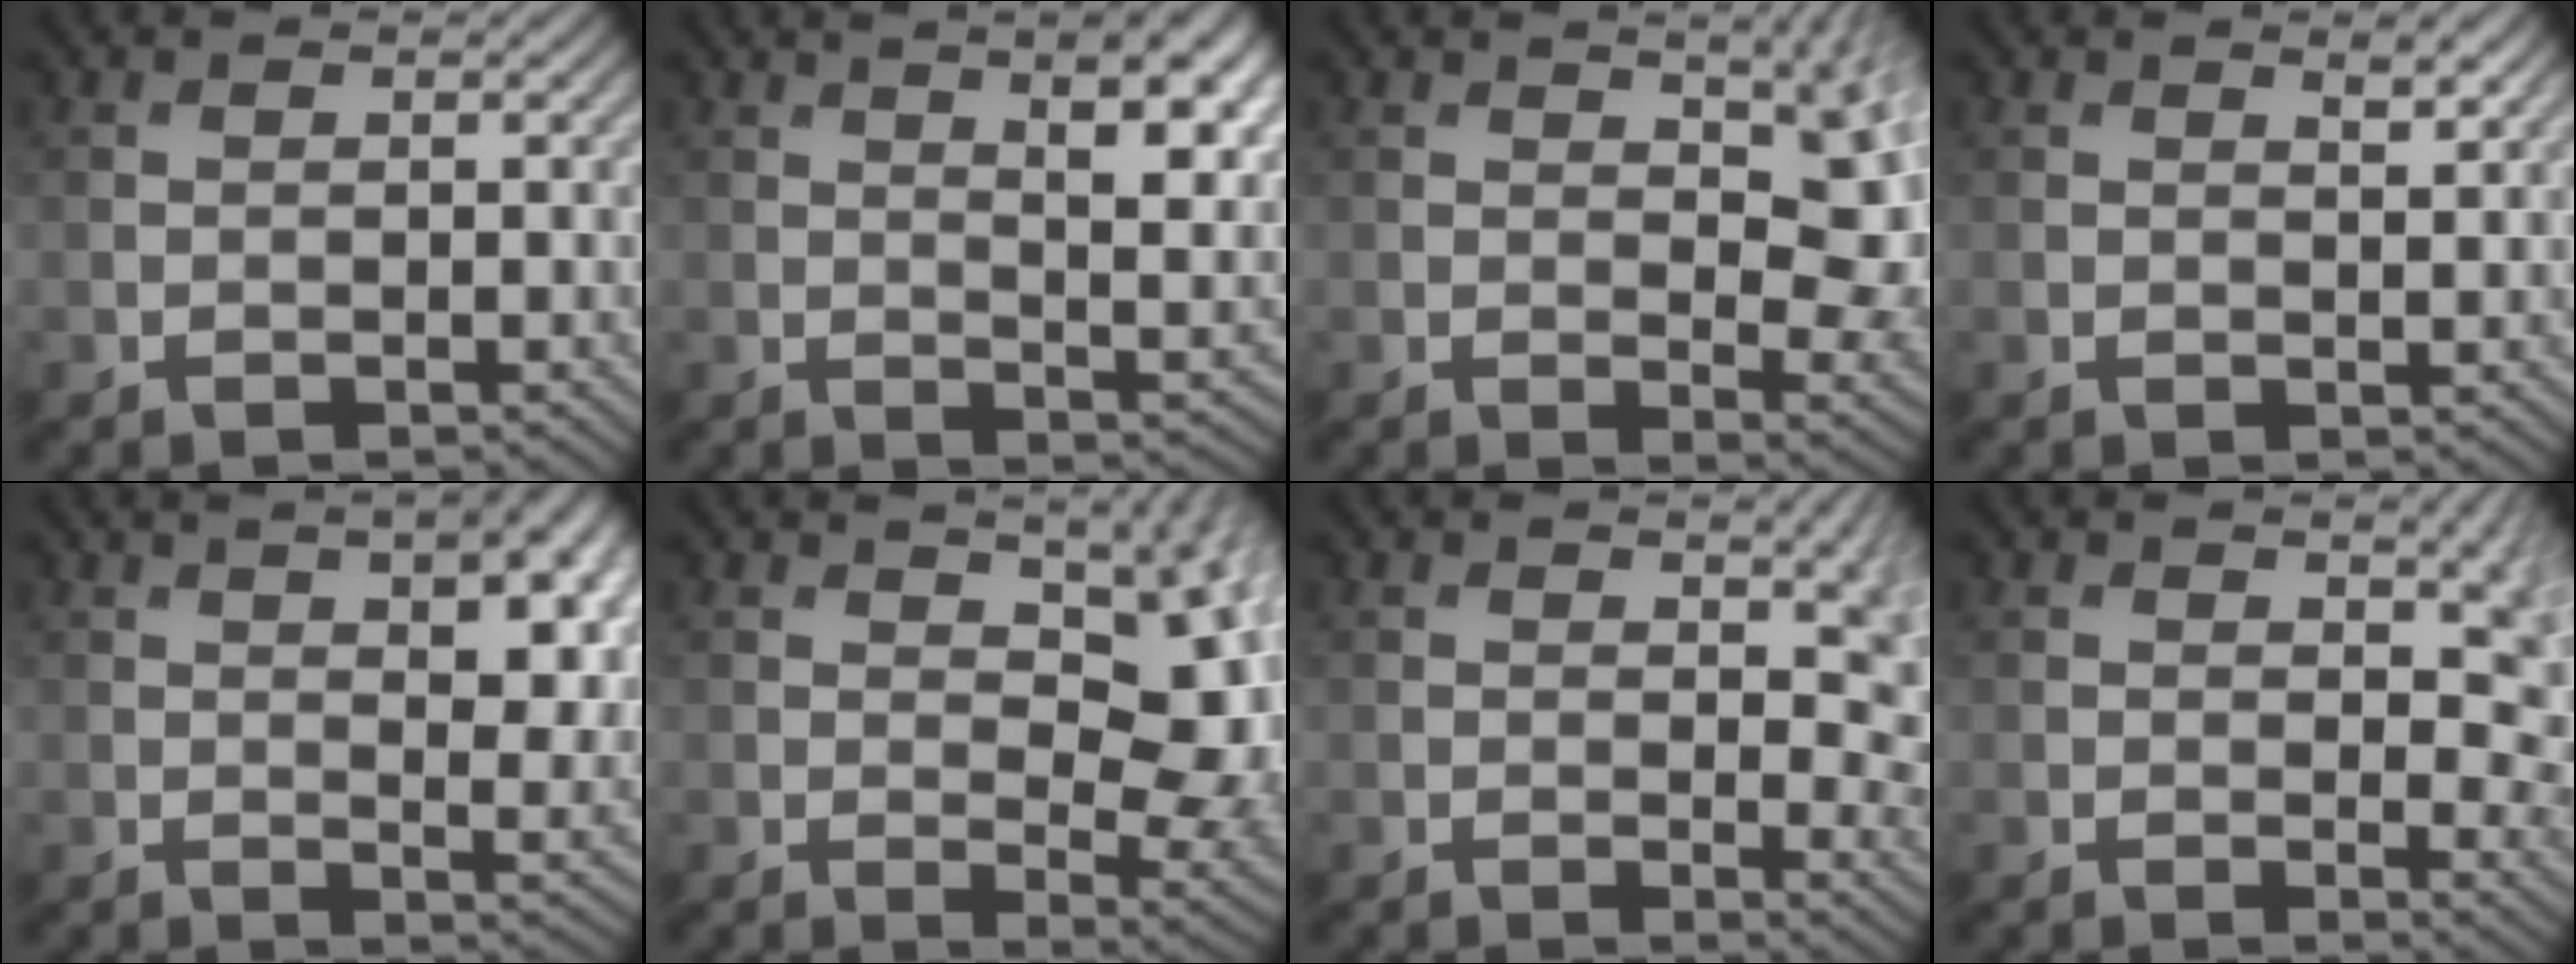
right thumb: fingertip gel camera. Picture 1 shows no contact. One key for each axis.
{"total": 11.1, "fx": 4.9, "fy": 4.3, "fz": 9.0, "tx": -0.118, "ty": 0.020, "tz": 0.061}
{"total": 9.1, "fx": 2.6, "fy": 4.4, "fz": 7.5, "tx": -0.092, "ty": -0.011, "tz": 0.053}
{"total": 1.5, "fx": 1.1, "fy": 0.2, "fz": 0.9, "tx": -0.016, "ty": -0.002, "tz": 0.019}
{"total": 10.4, "fx": 3.4, "fy": 4.6, "fz": 8.6, "tx": -0.117, "ty": 0.010, "tz": 0.047}
{"total": 10.8, "fx": 3.2, "fy": 5.6, "fz": 8.7, "tx": -0.120, "ty": -0.009, "tz": 0.059}
{"total": 6.7, "fx": 1.3, "fy": 3.2, "fz": 5.7, "tx": -0.068, "ty": -0.010, "tz": 0.024}
{"total": 6.1, "fx": 1.4, "fy": 3.2, "fz": 5.0, "tx": -0.058, "ty": -0.007, "tz": 0.023}